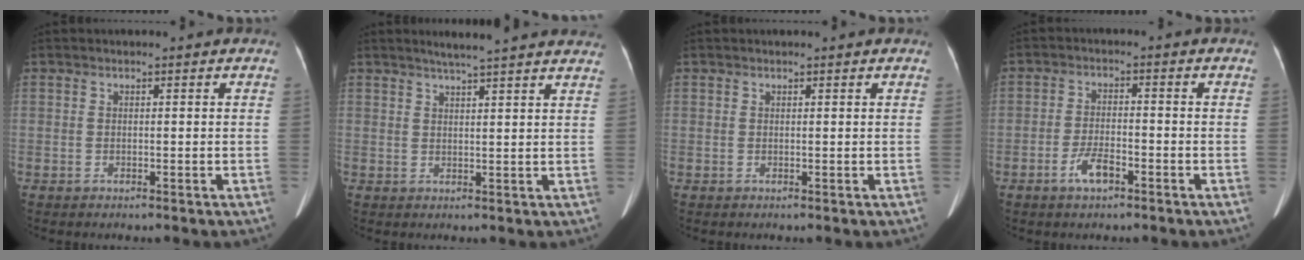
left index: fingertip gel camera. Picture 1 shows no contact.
{"total": 12.1, "force": [10.7, 0.4, 5.6], "torque": [-0.076, 0.018, 0.122]}
{"total": 0.6, "force": [0.6, 0.0, 0.2], "torque": [-0.004, 0.009, 0.008]}
{"total": 4.0, "force": [-2.5, 1.2, 2.9], "torque": [-0.059, 0.000, -0.047]}